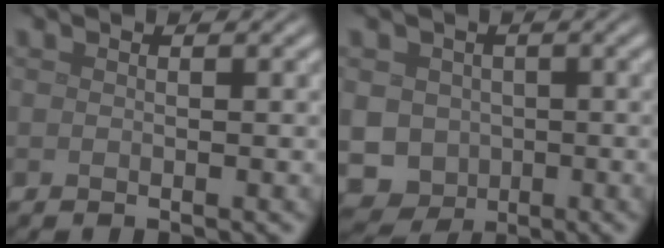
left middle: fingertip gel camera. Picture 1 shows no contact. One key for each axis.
{"total": 7.8, "fx": -1.5, "fy": 7.3, "fz": 2.4, "tx": -0.045, "ty": -0.004, "tz": -0.053}